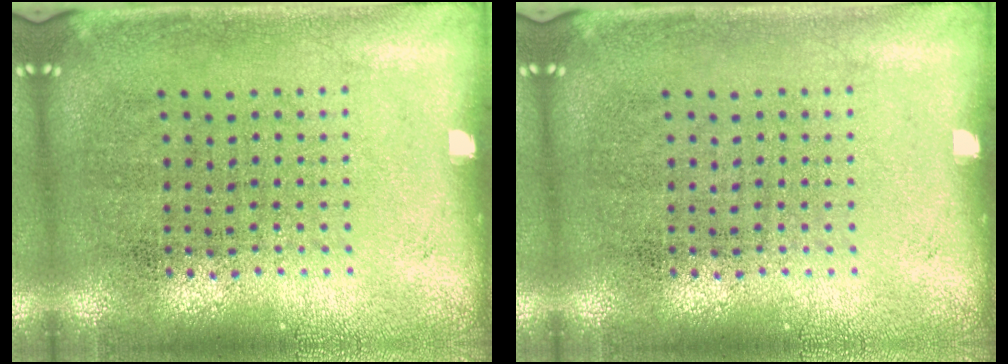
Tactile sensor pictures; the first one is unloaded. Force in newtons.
{"total": 0.0}